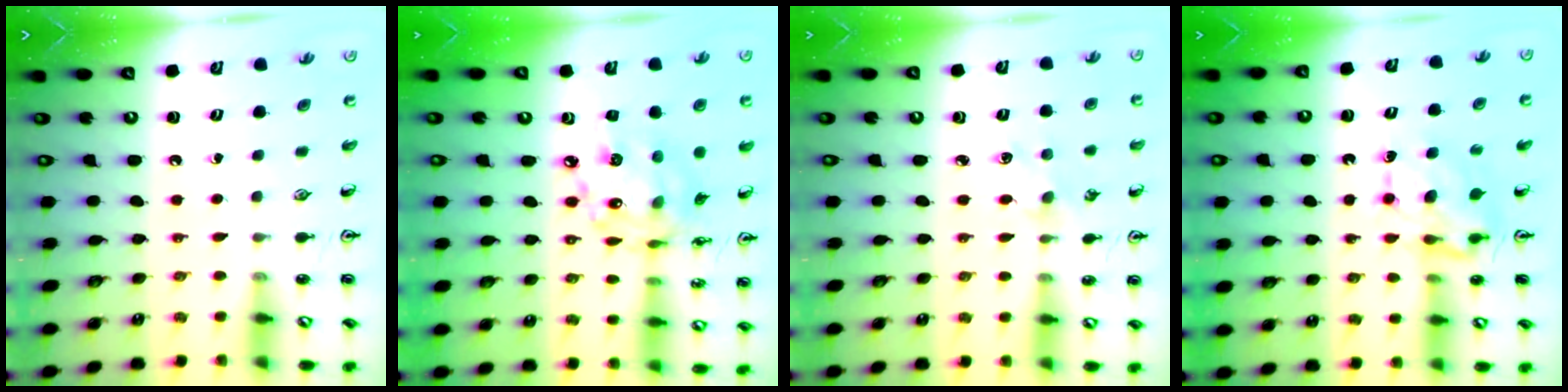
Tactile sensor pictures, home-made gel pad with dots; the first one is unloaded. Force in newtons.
{"total": 16.4, "press": 16.4, "slide": 1.1}
{"total": 6.1, "press": 6.1, "slide": 0.7}
{"total": 6.6, "press": 6.6, "slide": 0.5}